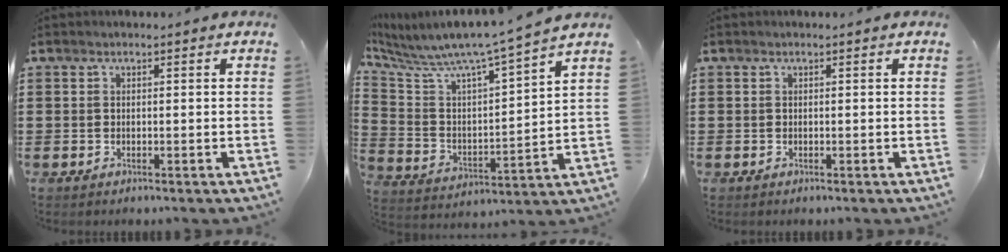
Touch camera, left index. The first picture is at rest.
{"total": 6.6, "force": [6.0, 0.0, 2.9], "torque": [-0.090, -0.056, 0.090]}
{"total": 0.0}